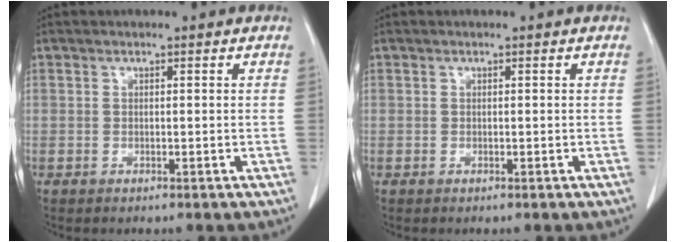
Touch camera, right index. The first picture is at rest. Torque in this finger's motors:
{"motor_torque": [-0.01, 0.00, 0.00, 0.00]}